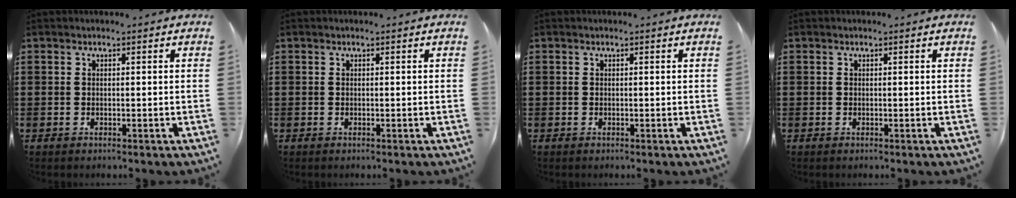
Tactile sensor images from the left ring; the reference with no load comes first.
{"total": 0.0}
{"total": 0.0}
{"total": 0.0}